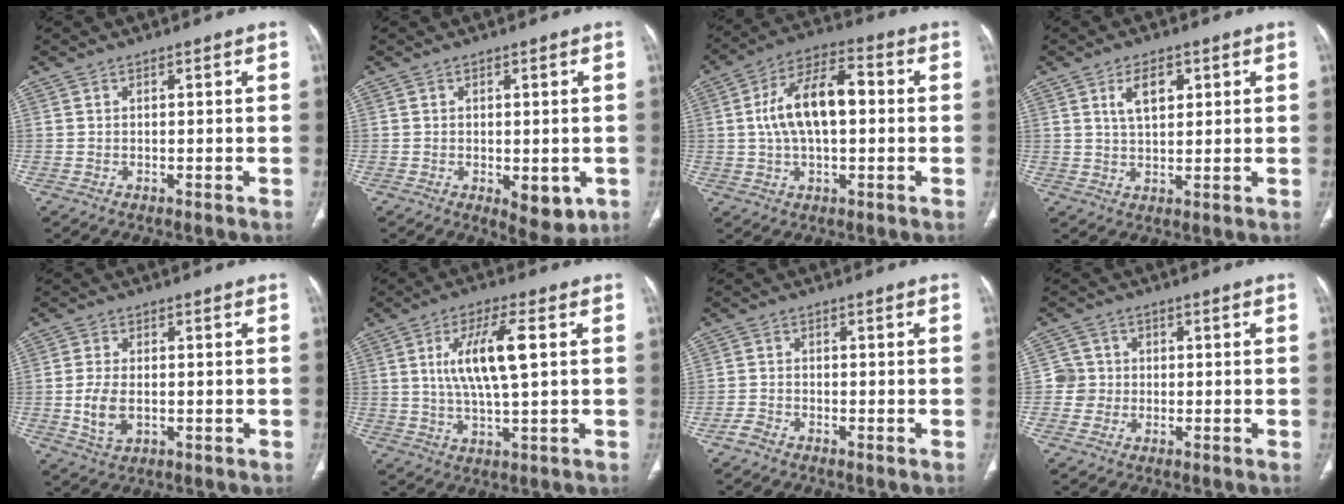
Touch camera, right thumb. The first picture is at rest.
{"total": 6.4, "force": [-1.7, 3.2, 5.2], "torque": [-0.051, -0.010, -0.011]}
{"total": 13.8, "force": [1.0, 7.0, 11.9], "torque": [-0.211, 0.028, 0.010]}
{"total": 5.9, "force": [2.4, 3.1, 4.4], "torque": [-0.065, -0.008, 0.045]}
{"total": 6.0, "force": [-0.6, 3.7, 4.7], "torque": [-0.095, -0.003, -0.006]}
{"total": 10.9, "force": [2.2, 2.8, 10.4], "torque": [-0.207, -0.001, 0.042]}
{"total": 1.8, "force": [-1.5, 0.7, 0.8], "torque": [-0.019, 0.001, -0.033]}
{"total": 3.7, "force": [-0.2, 3.7, 0.1], "torque": [0.027, 0.011, -0.008]}